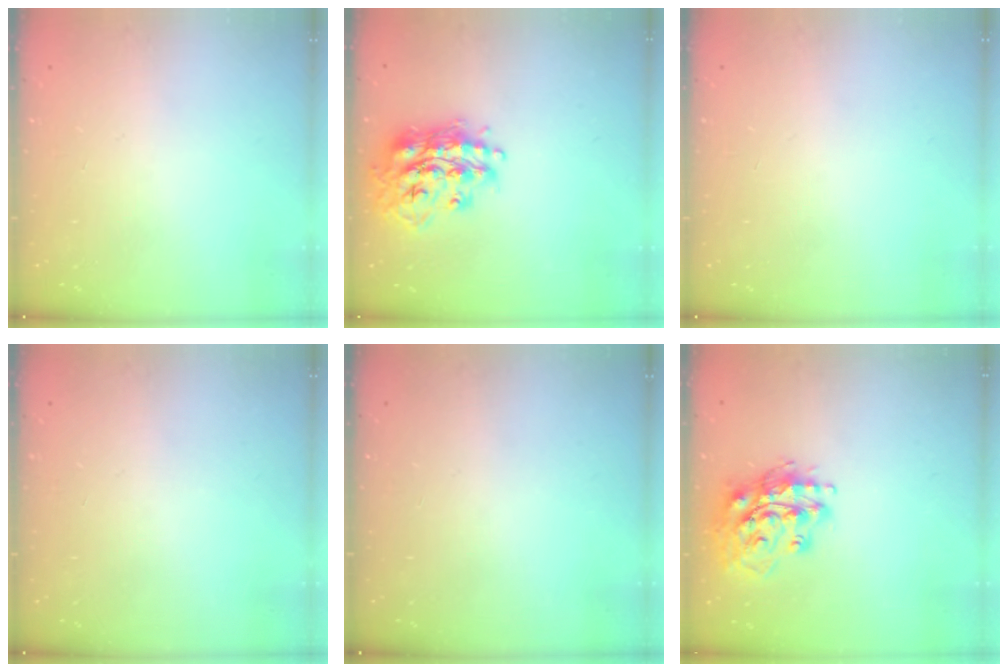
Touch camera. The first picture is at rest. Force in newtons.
{"total": 17.1, "press": 17.0, "slide": 1.4}
{"total": 0.0}
{"total": 0.0}
{"total": 0.0}
{"total": 16.9, "press": 16.7, "slide": 2.3}